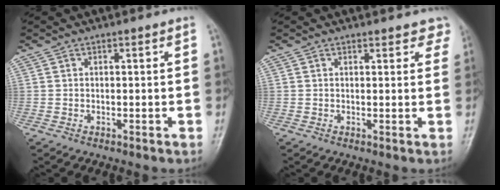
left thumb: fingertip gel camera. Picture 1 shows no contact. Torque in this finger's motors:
{"motor_torque": [0.04, 0.11, -0.03, -0.08, 0.03]}